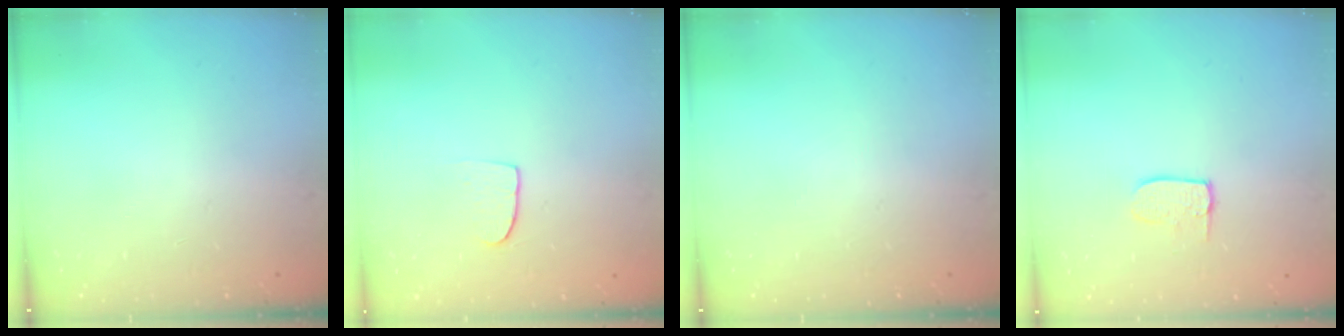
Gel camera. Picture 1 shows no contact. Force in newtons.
{"total": 6.4, "press": 6.3, "slide": 0.4}
{"total": 0.0}
{"total": 6.5, "press": 6.5, "slide": 0.6}